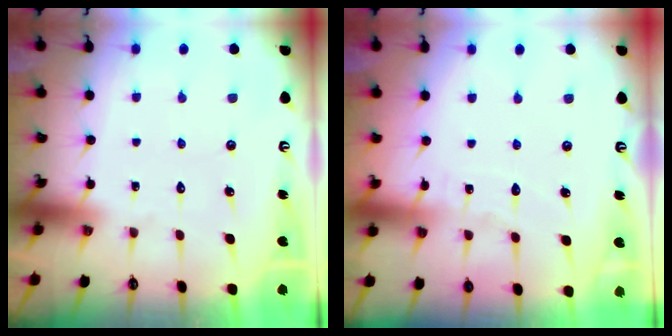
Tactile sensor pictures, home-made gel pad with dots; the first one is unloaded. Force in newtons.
{"total": 4.3, "press": 4.3, "slide": 0.5}